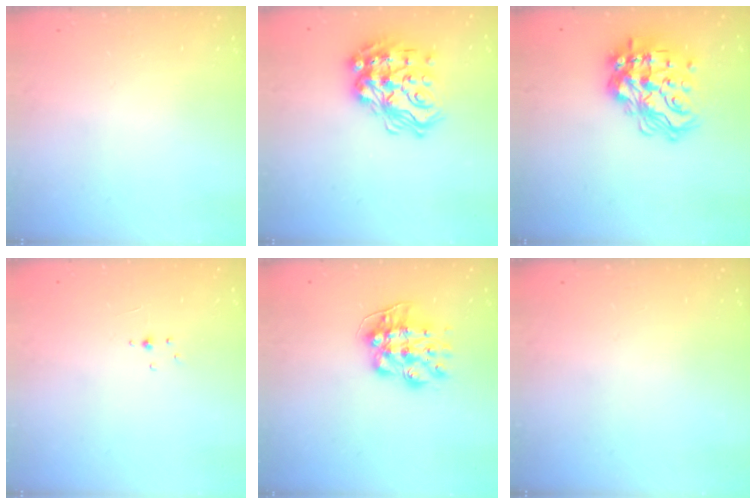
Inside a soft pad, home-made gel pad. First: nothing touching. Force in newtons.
{"total": 19.0, "press": 18.9, "slide": 2.2}
{"total": 22.8, "press": 22.7, "slide": 2.4}
{"total": 2.9, "press": 2.8, "slide": 0.9}
{"total": 11.1, "press": 11.1, "slide": 0.8}
{"total": 0.0}